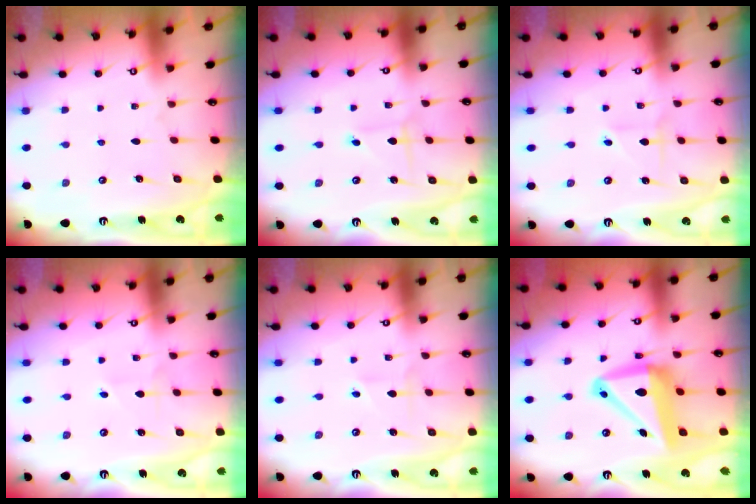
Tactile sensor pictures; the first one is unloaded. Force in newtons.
{"total": 1.1, "press": 1.1, "slide": 0.1}
{"total": 2.3, "press": 2.3, "slide": 0.1}
{"total": 1.6, "press": 1.6, "slide": 0.1}
{"total": 1.6, "press": 1.3, "slide": 0.9}
{"total": 14.9, "press": 14.7, "slide": 2.6}